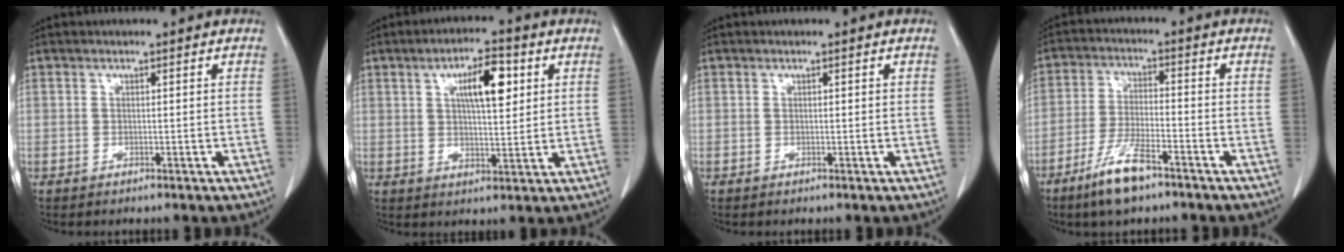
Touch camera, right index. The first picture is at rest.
{"total": 8.1, "force": [2.8, 2.3, 7.2], "torque": [-0.119, 0.009, 0.047]}
{"total": 0.0}
{"total": 7.6, "force": [-5.1, 1.4, 5.4], "torque": [-0.112, -0.011, -0.095]}